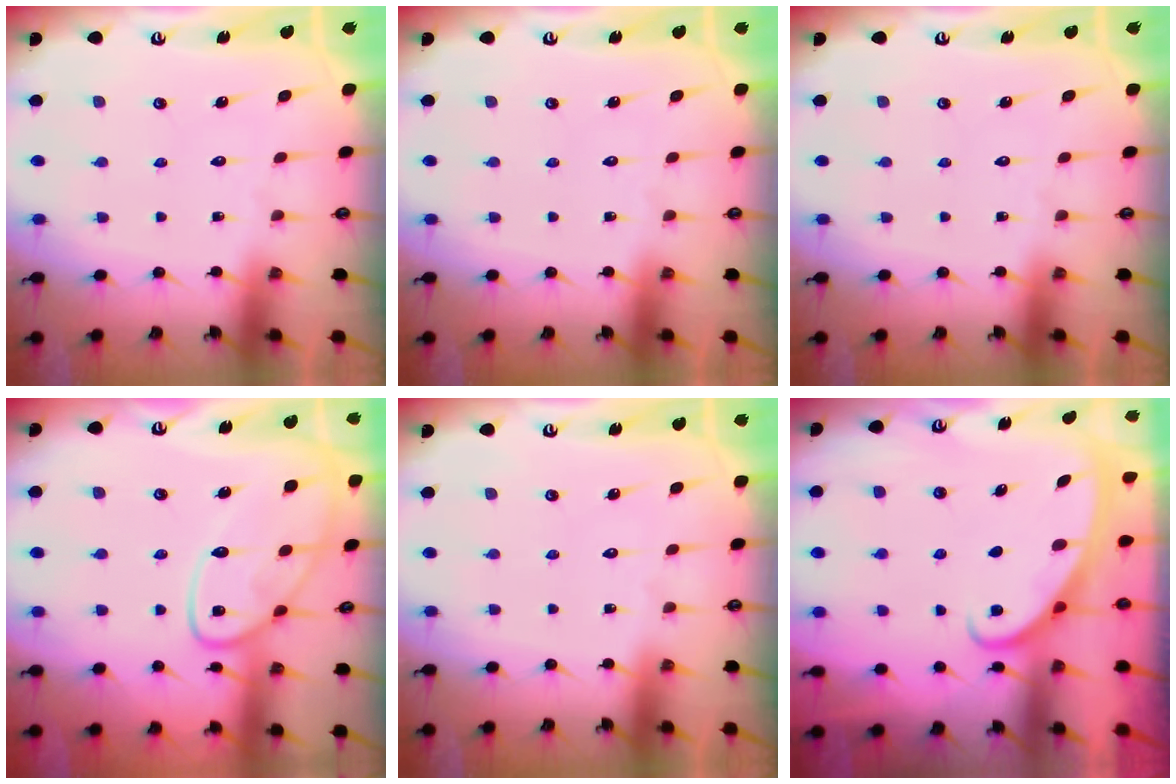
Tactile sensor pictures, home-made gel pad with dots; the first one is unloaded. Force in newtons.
{"total": 0.0}
{"total": 0.0}
{"total": 11.7, "press": 11.6, "slide": 0.7}
{"total": 0.0}
{"total": 2.8, "press": 2.8, "slide": 0.4}